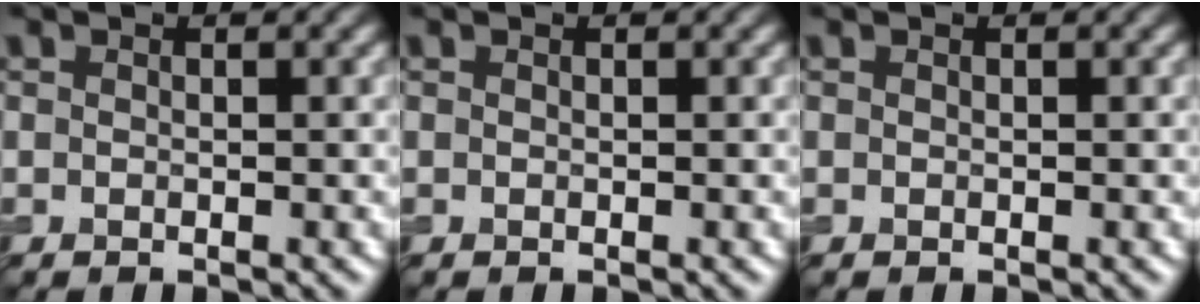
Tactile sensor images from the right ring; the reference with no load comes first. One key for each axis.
{"total": 0.0}
{"total": 0.0}